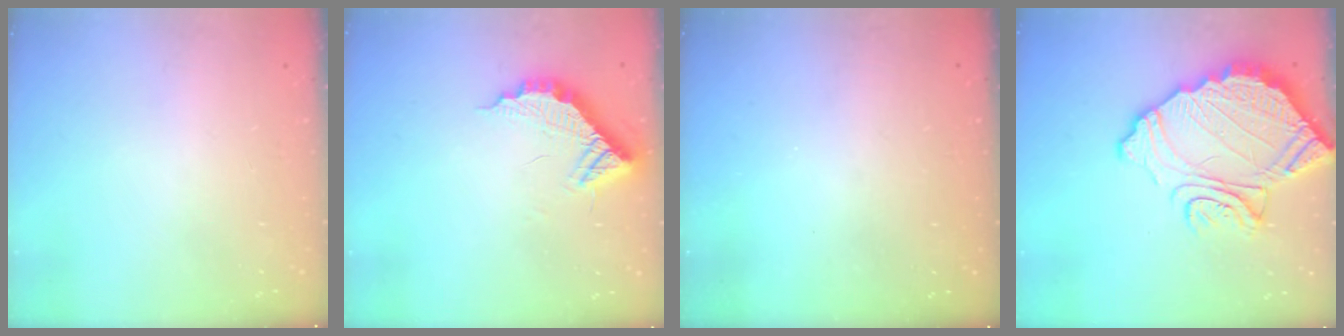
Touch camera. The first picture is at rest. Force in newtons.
{"total": 11.9, "press": 11.9, "slide": 0.8}
{"total": 3.3, "press": 3.3, "slide": 0.1}
{"total": 17.7, "press": 17.6, "slide": 1.5}